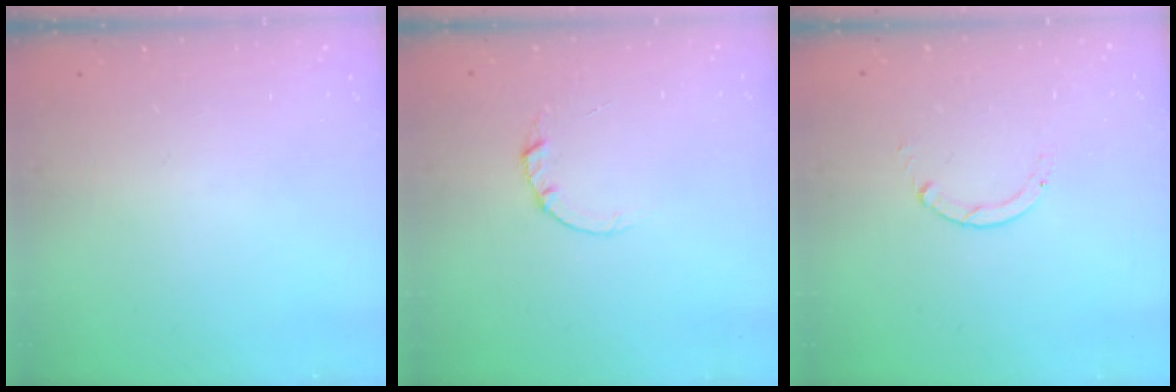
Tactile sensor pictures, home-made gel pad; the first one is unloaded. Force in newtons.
{"total": 2.0, "press": 2.0, "slide": 0.2}
{"total": 0.8, "press": 0.7, "slide": 0.1}